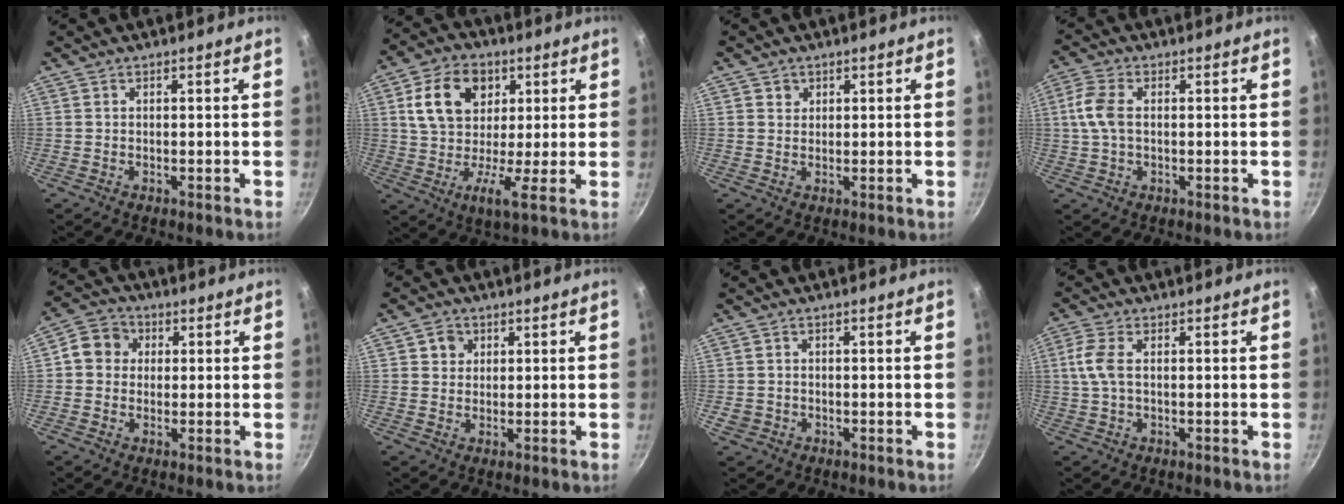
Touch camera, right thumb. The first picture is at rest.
{"total": 13.3, "force": [4.1, 8.7, 9.1], "torque": [-0.143, 0.006, 0.052]}
{"total": 1.9, "force": [0.8, 1.7, 0.3], "torque": [0.005, 0.001, 0.010]}
{"total": 6.1, "force": [0.5, 3.6, 4.9], "torque": [-0.108, 0.010, 0.005]}
{"total": 6.7, "force": [1.0, 6.0, 2.8], "torque": [-0.020, 0.013, -0.001]}
{"total": 3.3, "force": [1.1, 3.0, 0.9], "torque": [0.006, 0.002, 0.015]}
{"total": 2.6, "force": [-0.7, 2.2, 1.0], "torque": [-0.017, 0.006, -0.007]}
{"total": 5.1, "force": [0.6, 2.4, 4.5], "torque": [-0.105, 0.008, 0.008]}